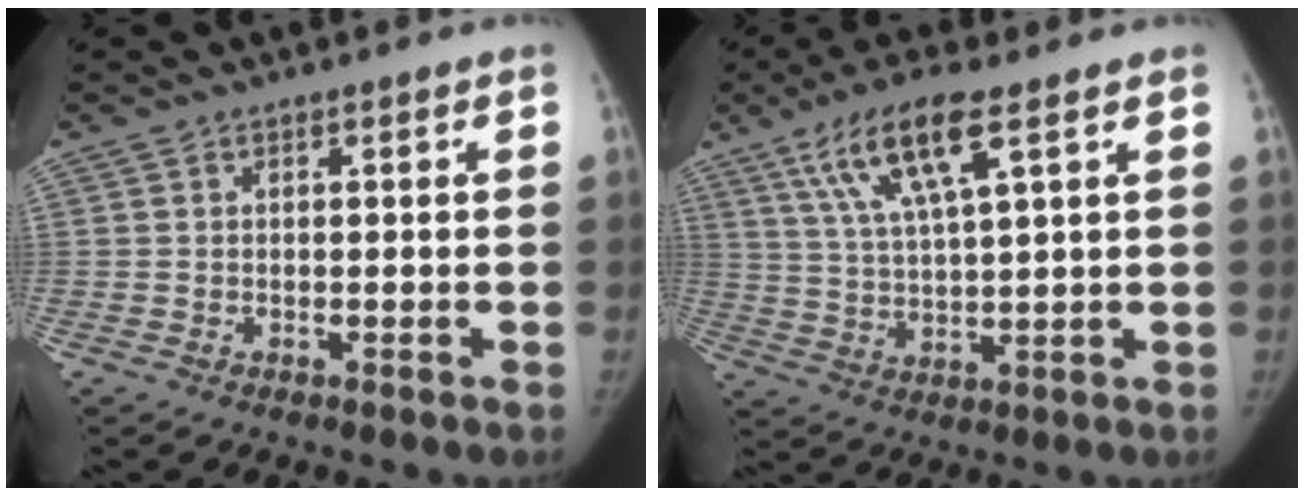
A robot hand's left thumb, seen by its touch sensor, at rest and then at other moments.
{"total": 11.4, "force": [5.9, 2.4, 9.4], "torque": [-0.188, -0.013, 0.118]}